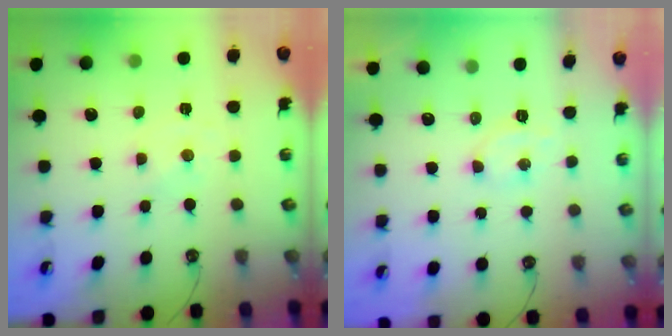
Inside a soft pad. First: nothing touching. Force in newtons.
{"total": 4.0, "press": 3.9, "slide": 0.7}